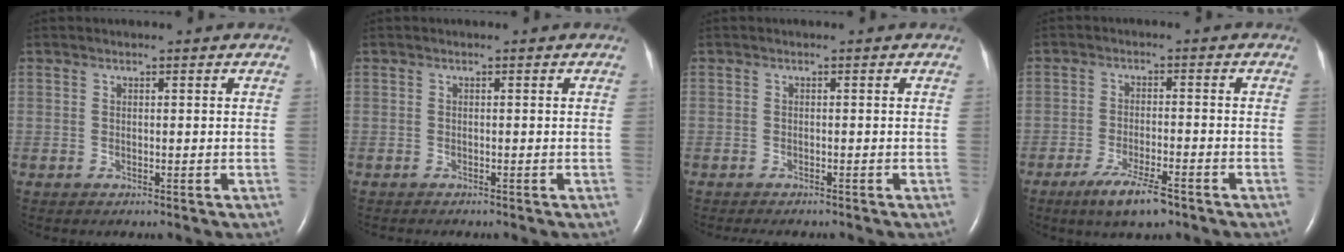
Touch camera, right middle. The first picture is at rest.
{"total": 1.3, "force": [-1.1, 0.2, 0.6], "torque": [-0.010, -0.003, -0.012]}
{"total": 3.4, "force": [-3.0, 0.8, 1.4], "torque": [-0.017, -0.006, -0.035]}
{"total": 6.9, "force": [-4.6, 1.0, 5.0], "torque": [-0.102, -0.013, -0.077]}